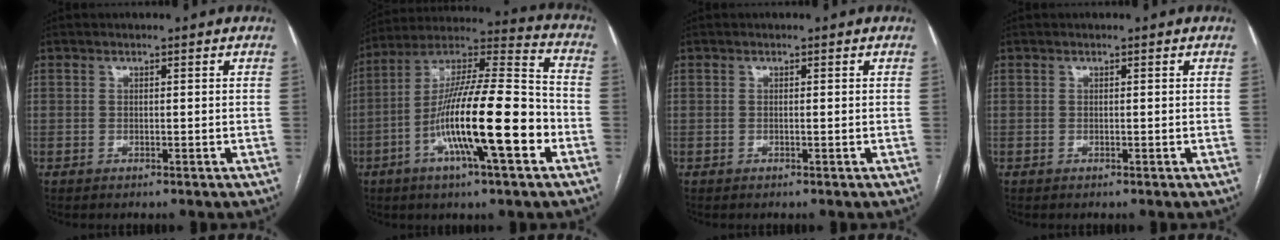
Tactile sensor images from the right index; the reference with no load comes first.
{"total": 19.7, "force": [-6.2, 2.2, 18.6], "torque": [-0.333, -0.001, -0.107]}
{"total": 0.0}
{"total": 0.0}